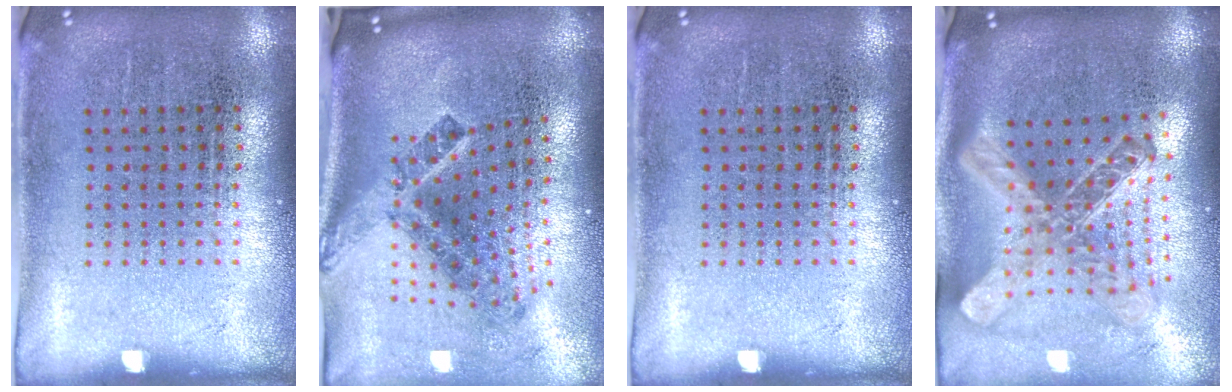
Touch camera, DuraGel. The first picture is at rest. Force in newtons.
{"total": 2.8, "press": 1.6, "slide": 2.2}
{"total": 0.0}
{"total": 2.7, "press": 2.0, "slide": 1.9}